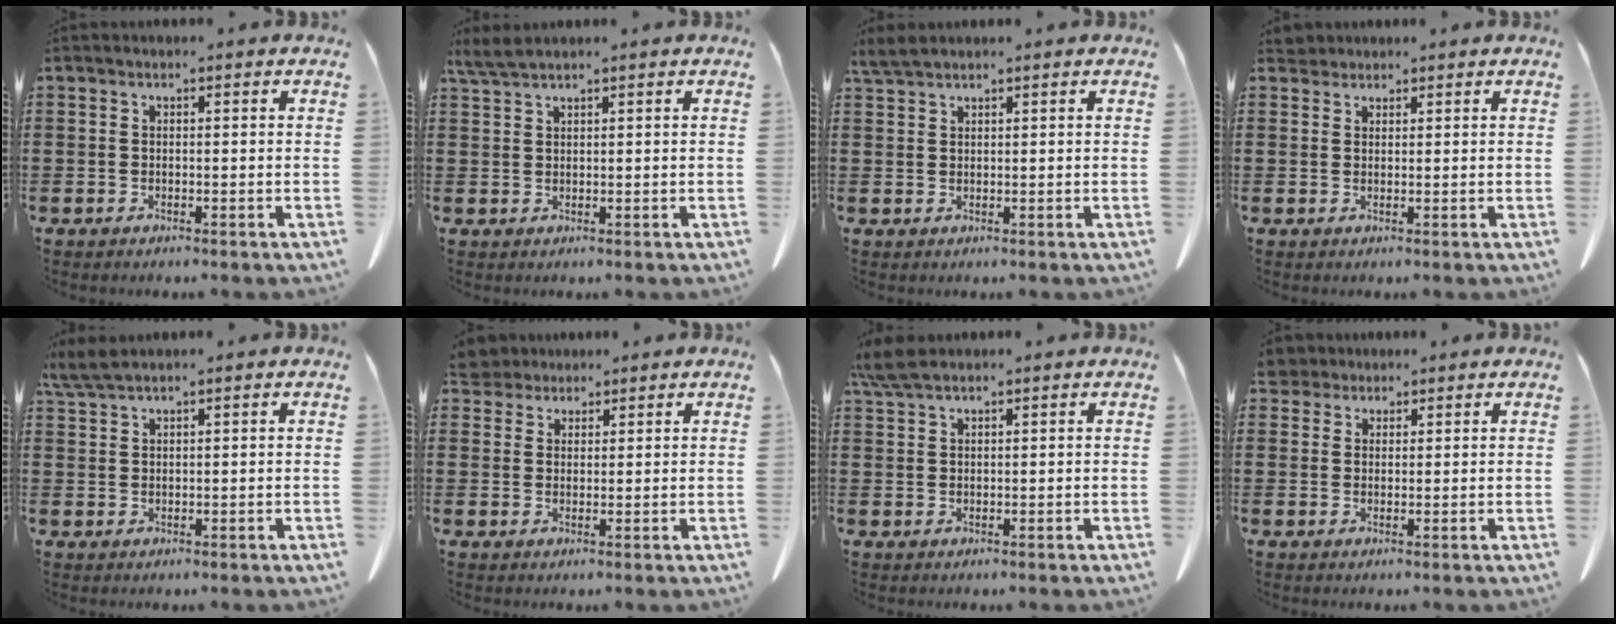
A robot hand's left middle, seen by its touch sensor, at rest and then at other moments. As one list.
[{"total": 2.3, "force": [1.9, 0.1, 1.4], "torque": [-0.031, -0.001, 0.036]}, {"total": 2.2, "force": [1.9, 0.3, 1.1], "torque": [-0.027, 0.002, 0.038]}, {"total": 1.9, "force": [1.7, 0.7, 0.1], "torque": [-0.009, 0.005, 0.035]}, {"total": 2.9, "force": [2.3, 0.2, 1.7], "torque": [-0.040, 0.000, 0.045]}, {"total": 3.3, "force": [3.0, 1.2, 0.1], "torque": [-0.016, -0.002, 0.059]}, {"total": 3.6, "force": [2.7, 0.7, 2.3], "torque": [-0.051, 0.002, 0.052]}, {"total": 3.0, "force": [2.7, 1.2, 0.4], "torque": [-0.018, 0.003, 0.053]}]